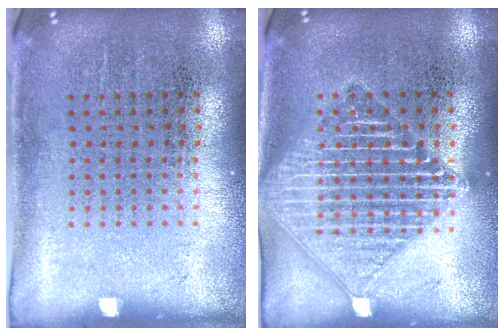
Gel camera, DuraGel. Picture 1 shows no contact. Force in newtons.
{"total": 3.3, "press": 3.2, "slide": 0.5}